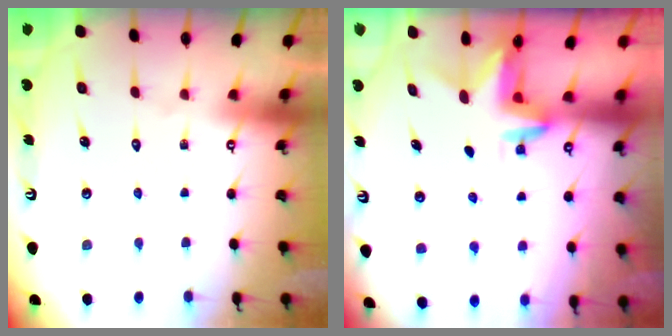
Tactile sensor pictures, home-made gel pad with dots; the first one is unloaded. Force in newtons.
{"total": 3.1, "press": 3.1, "slide": 0.3}